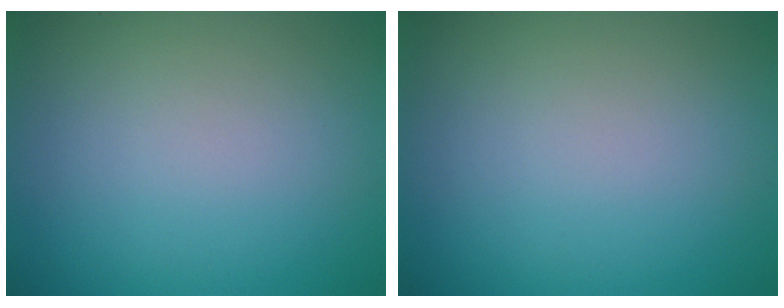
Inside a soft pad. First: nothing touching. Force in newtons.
{"total": 0.0}